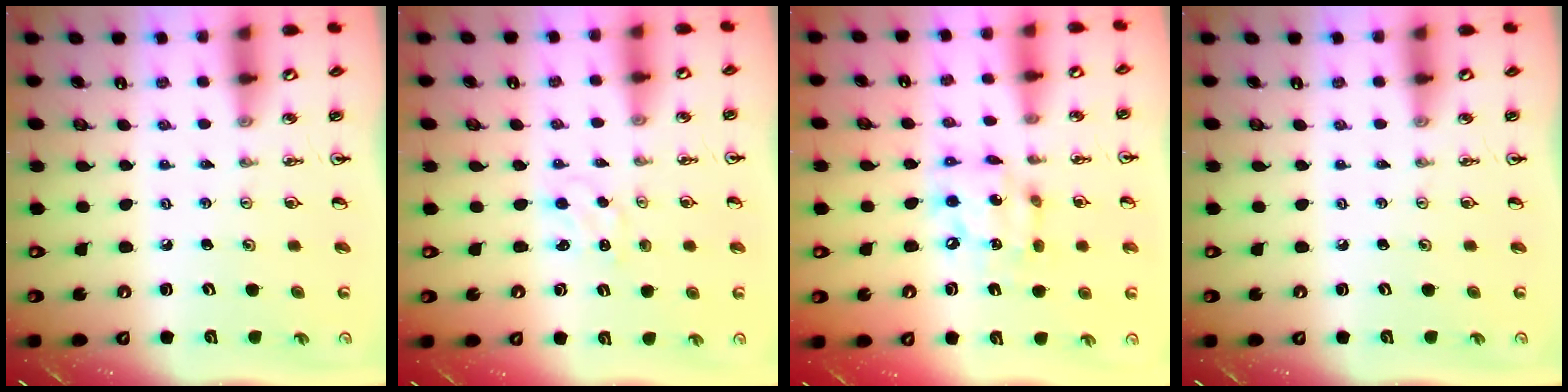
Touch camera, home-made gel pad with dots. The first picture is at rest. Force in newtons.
{"total": 1.5, "press": 1.5, "slide": 0.2}
{"total": 10.3, "press": 10.2, "slide": 1.2}
{"total": 0.0}